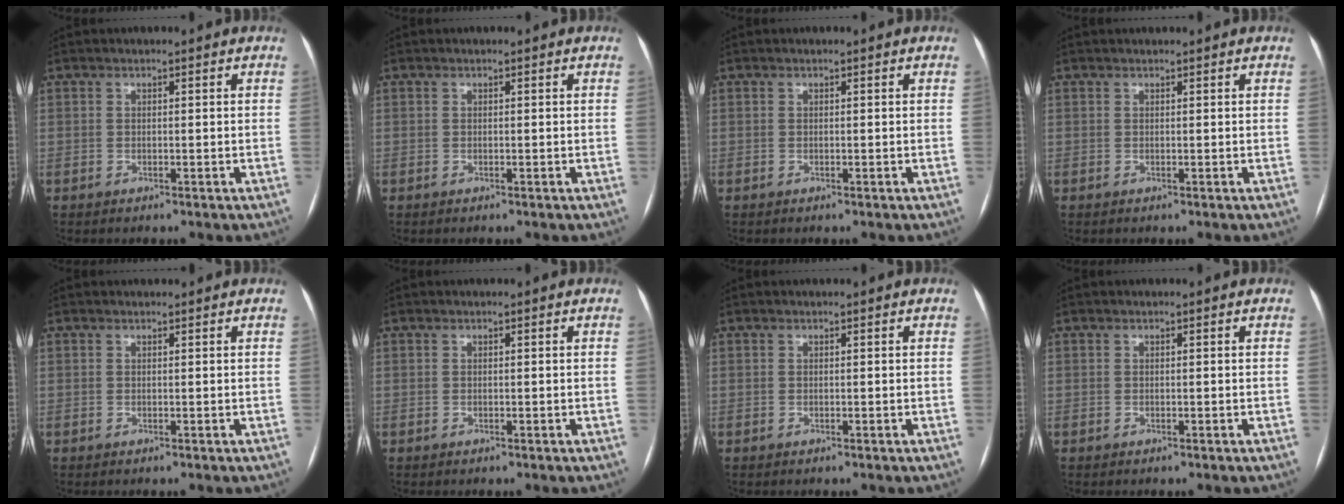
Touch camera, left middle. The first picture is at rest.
{"total": 0.0}
{"total": 0.0}
{"total": 1.4, "force": [1.3, 0.1, 0.4], "torque": [-0.005, 0.024, 0.022]}
{"total": 0.7, "force": [0.7, 0.2, 0.1], "torque": [-0.007, 0.009, 0.012]}
{"total": 0.0}
{"total": 0.0}
{"total": 0.0}